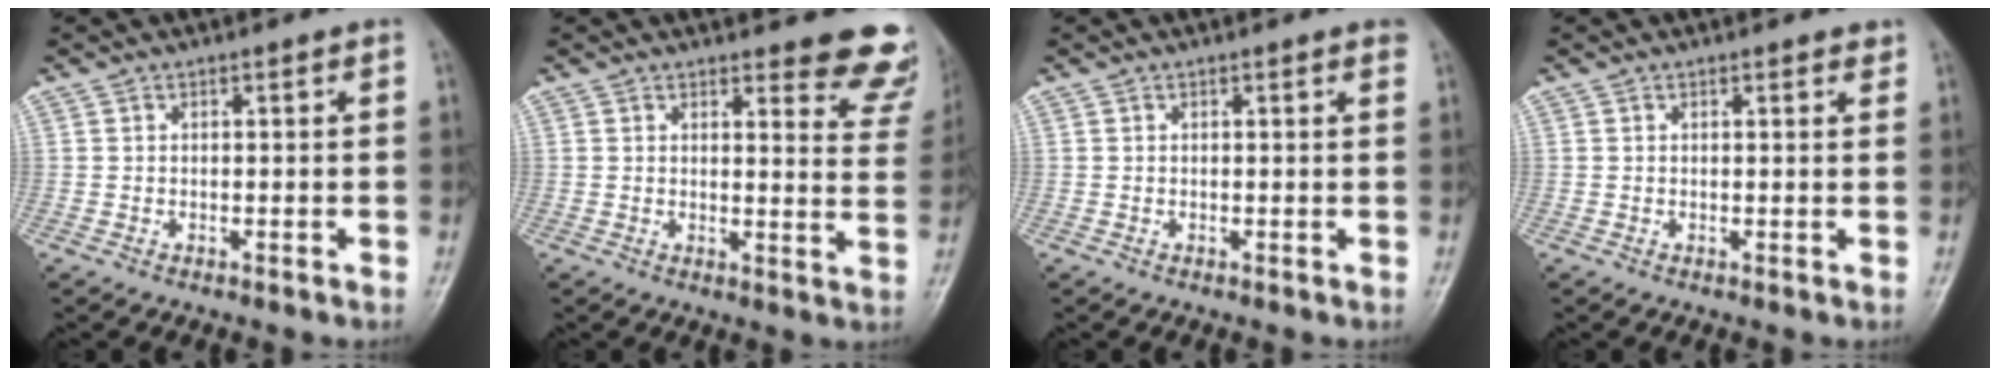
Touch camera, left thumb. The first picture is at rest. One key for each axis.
{"total": 10.4, "fx": 9.4, "fy": 2.9, "fz": 3.4, "tx": 0.005, "ty": -0.075, "tz": 0.078}
{"total": 0.8, "fx": 0.6, "fy": 0.1, "fz": 0.6, "tx": -0.005, "ty": 0.001, "tz": 0.004}
{"total": 1.5, "fx": 1.1, "fy": 0.5, "fz": 0.8, "tx": -0.006, "ty": -0.003, "tz": 0.011}